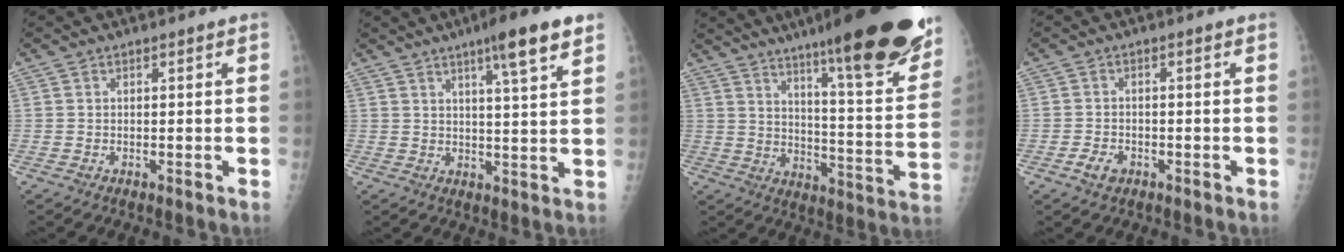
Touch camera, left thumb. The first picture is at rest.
{"total": 9.5, "force": [5.6, 1.0, 7.6], "torque": [-0.107, -0.023, 0.080]}
{"total": 28.3, "force": [19.2, 4.3, 20.3], "torque": [-0.261, -0.087, 0.270]}
{"total": 3.0, "force": [-1.6, 2.1, 1.5], "torque": [-0.022, 0.005, -0.027]}